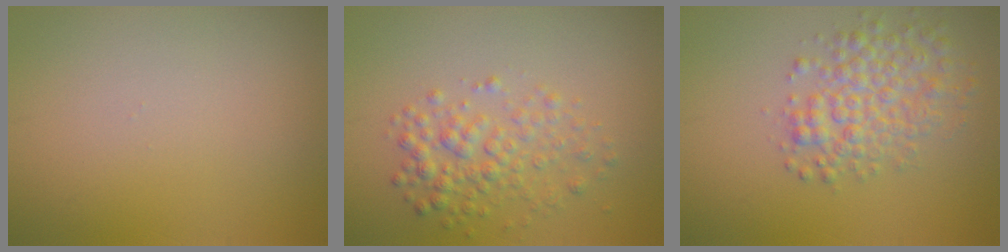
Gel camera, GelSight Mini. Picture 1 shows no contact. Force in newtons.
{"total": 3.2, "press": 3.2, "slide": 0.1}
{"total": 4.3, "press": 4.3, "slide": 0.1}